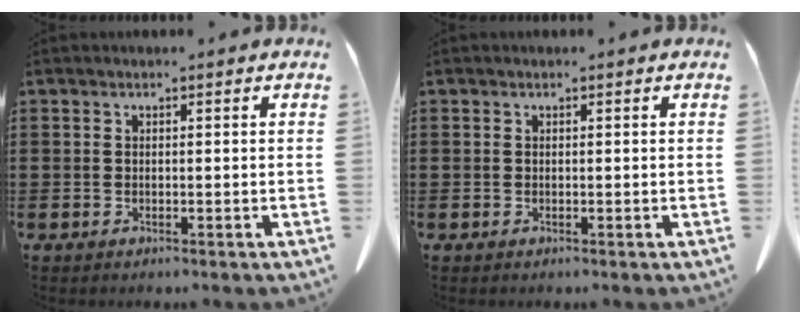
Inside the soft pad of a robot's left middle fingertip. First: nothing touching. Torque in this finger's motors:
{"motor_torque": [-0.59, 0.46, -0.02, -0.02]}